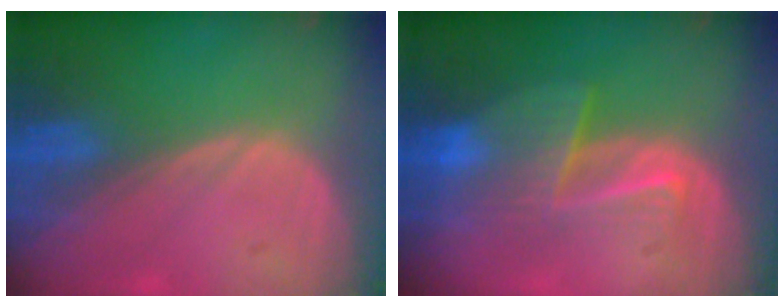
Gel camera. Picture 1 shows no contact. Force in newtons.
{"total": 6.7, "press": 6.4, "slide": 2.0}